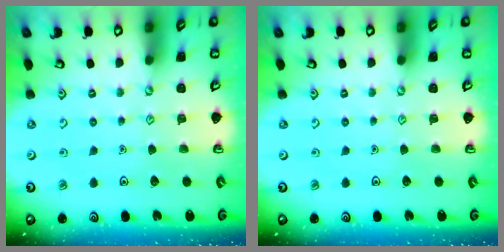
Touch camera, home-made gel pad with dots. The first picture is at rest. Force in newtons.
{"total": 0.0}